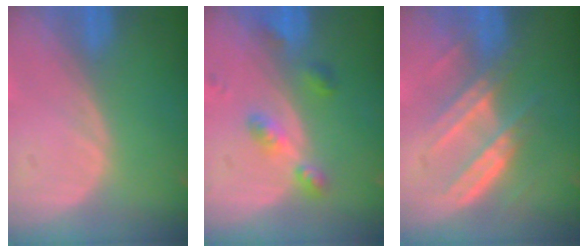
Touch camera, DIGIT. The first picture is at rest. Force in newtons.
{"total": 4.6, "press": 4.4, "slide": 1.5}
{"total": 6.6, "press": 6.5, "slide": 0.9}